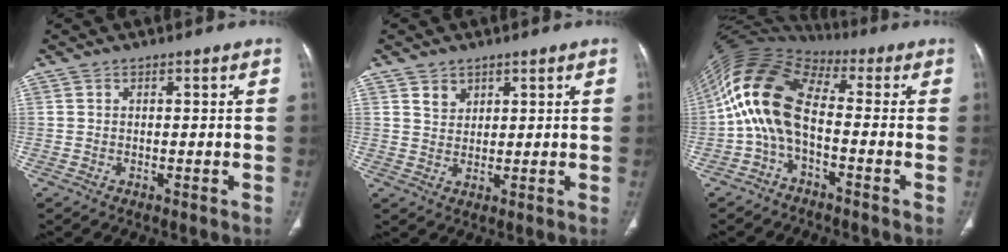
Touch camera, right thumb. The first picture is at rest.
{"total": 3.0, "force": [1.9, 2.1, 0.9], "torque": [0.000, -0.016, 0.036]}
{"total": 13.2, "force": [-1.5, 7.1, 11.0], "torque": [-0.211, 0.049, -0.043]}